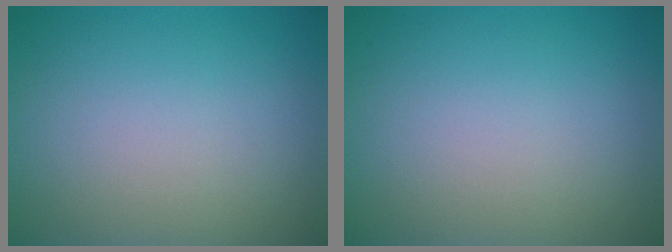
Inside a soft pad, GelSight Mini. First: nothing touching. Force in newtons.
{"total": 0.0}